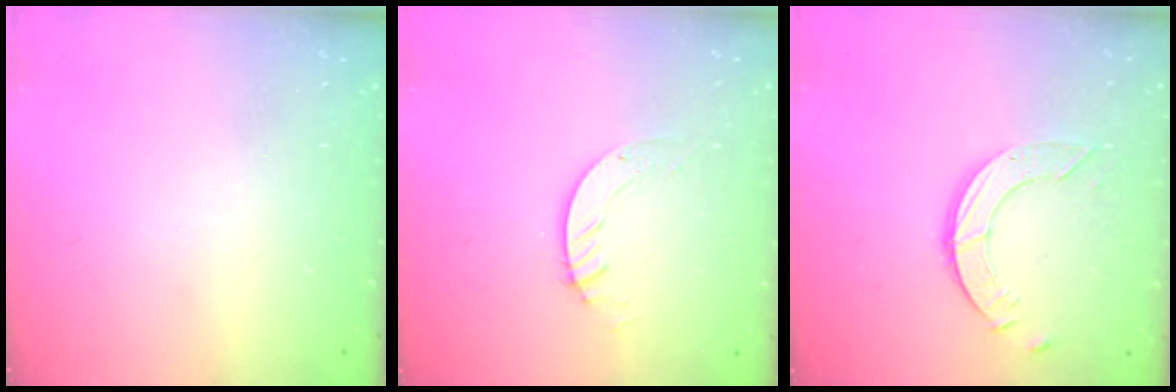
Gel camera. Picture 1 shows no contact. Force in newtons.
{"total": 3.7, "press": 3.7, "slide": 0.2}
{"total": 6.0, "press": 6.0, "slide": 0.5}